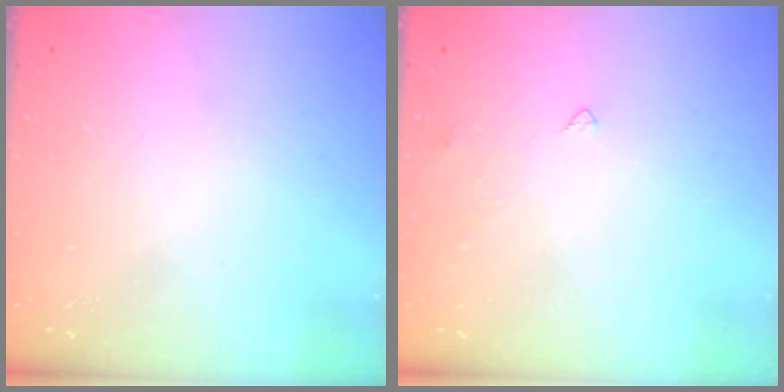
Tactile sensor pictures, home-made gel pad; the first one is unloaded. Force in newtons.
{"total": 2.4, "press": 2.4, "slide": 0.4}